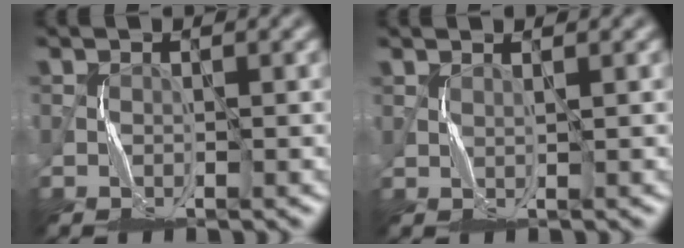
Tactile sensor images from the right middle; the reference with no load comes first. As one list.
[{"total": 0.9, "force": [0.8, -0.5, -0.1], "torque": [-0.005, -0.002, 0.016]}]